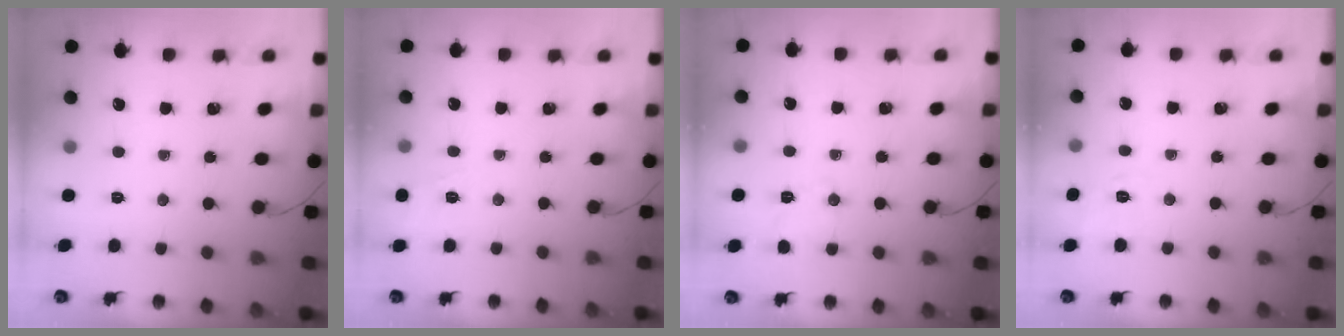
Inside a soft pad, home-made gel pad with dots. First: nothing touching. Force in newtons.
{"total": 7.6, "press": 7.5, "slide": 1.4}
{"total": 2.7, "press": 2.3, "slide": 1.5}
{"total": 2.0, "press": 0.4, "slide": 2.0}